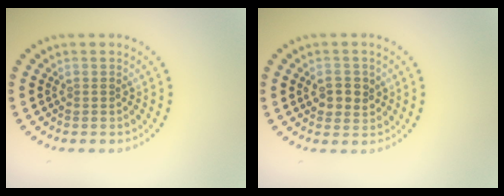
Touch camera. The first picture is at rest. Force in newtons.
{"total": 2.5, "press": 2.4, "slide": 0.6}